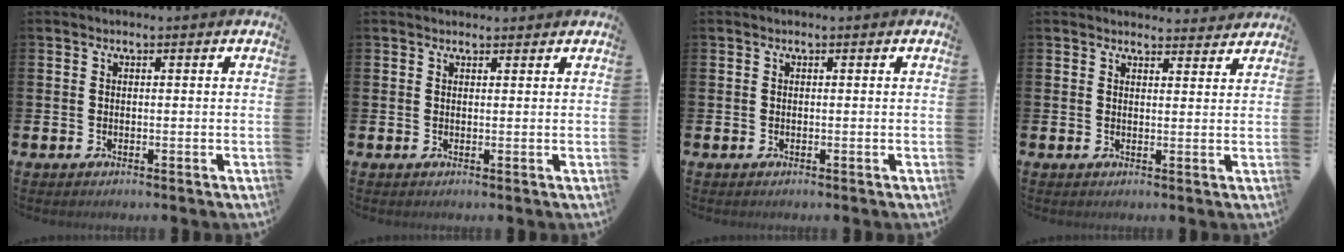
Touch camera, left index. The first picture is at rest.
{"total": 1.0, "force": [0.9, 0.4, -0.1], "torque": [0.011, 0.000, 0.015]}
{"total": 0.0}
{"total": 2.5, "force": [2.5, 0.3, -0.1], "torque": [0.006, -0.018, 0.043]}